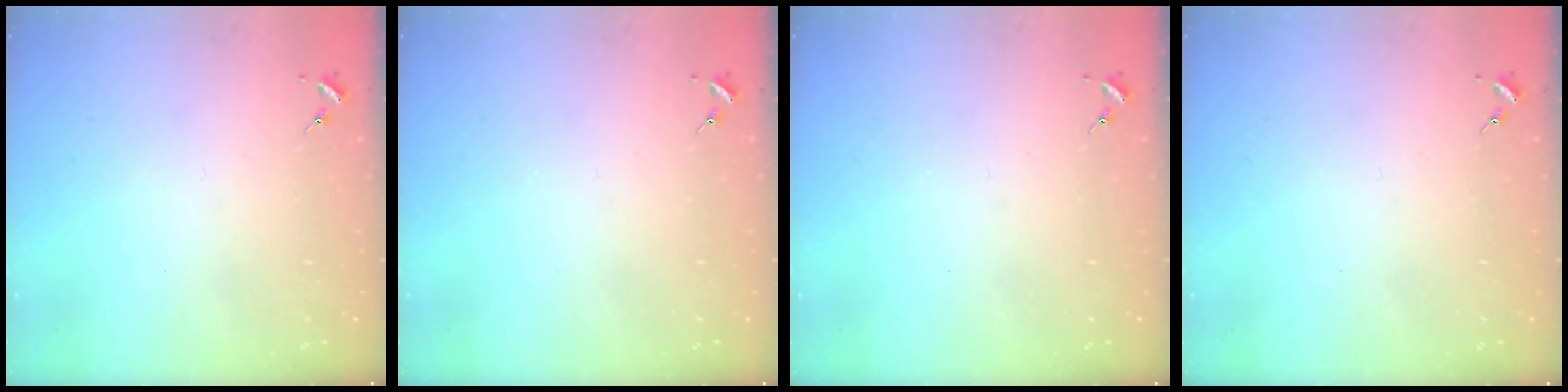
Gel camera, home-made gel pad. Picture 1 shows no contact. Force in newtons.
{"total": 0.0}
{"total": 0.0}
{"total": 0.0}